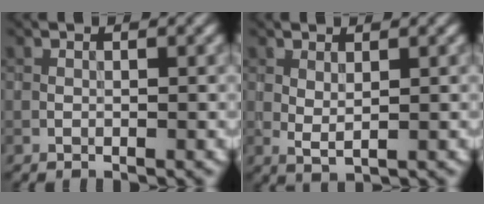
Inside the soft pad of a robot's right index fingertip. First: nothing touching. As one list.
[{"total": 1.3, "force": [0.7, 0.4, 1.0], "torque": [-0.026, -0.004, 0.018]}]